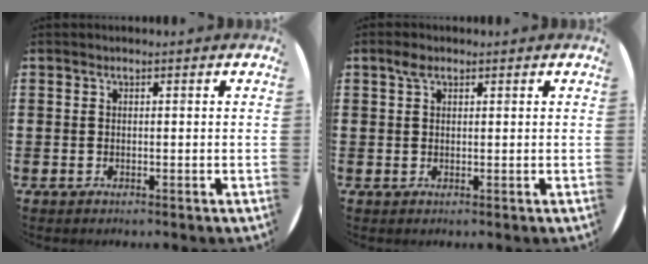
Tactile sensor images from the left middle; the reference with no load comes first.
{"total": 1.6, "force": [1.0, 0.9, 0.9], "torque": [-0.013, 0.001, 0.017]}